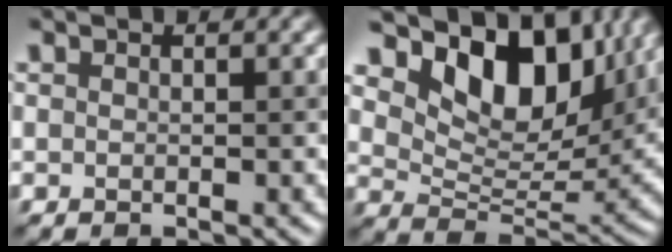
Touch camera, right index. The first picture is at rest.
{"total": 10.7, "force": [6.6, 5.5, 6.4], "torque": [-0.102, 0.002, 0.124]}